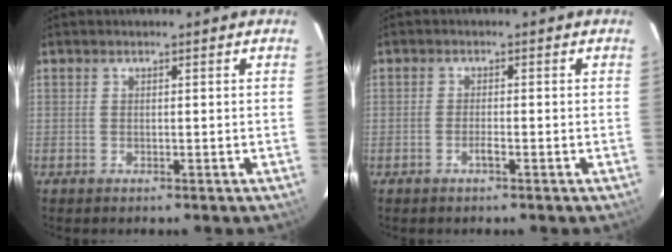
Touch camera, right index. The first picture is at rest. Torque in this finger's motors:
{"motor_torque": [0.37, -0.05, 0.12, 0.03]}